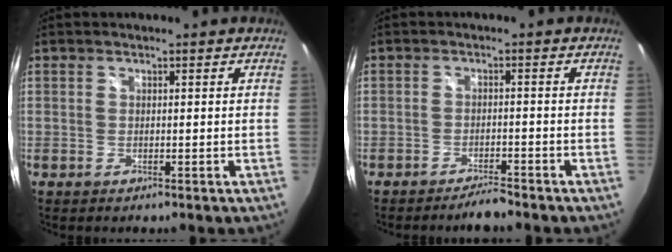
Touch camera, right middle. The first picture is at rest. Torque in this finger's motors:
{"motor_torque": [-0.02, 0.01, 0.00, 0.00]}